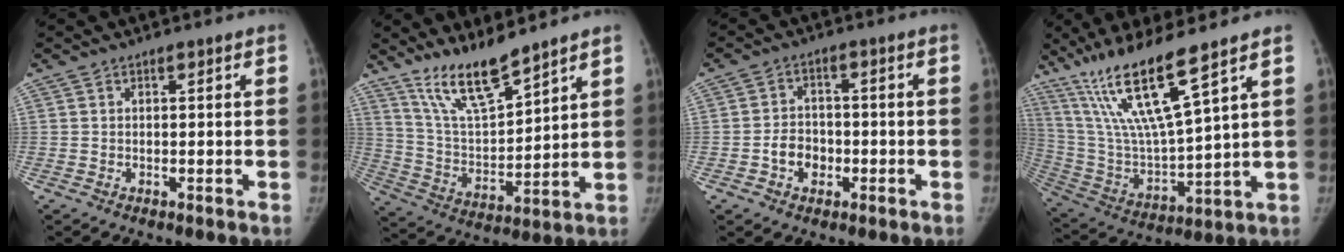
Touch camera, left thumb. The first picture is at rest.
{"total": 12.1, "force": [9.9, 2.3, 6.7], "torque": [-0.108, -0.069, 0.197]}
{"total": 5.3, "force": [-1.8, 4.3, 2.7], "torque": [-0.021, 0.019, -0.034]}
{"total": 17.2, "force": [11.0, 1.5, 13.2], "torque": [-0.255, -0.061, 0.221]}